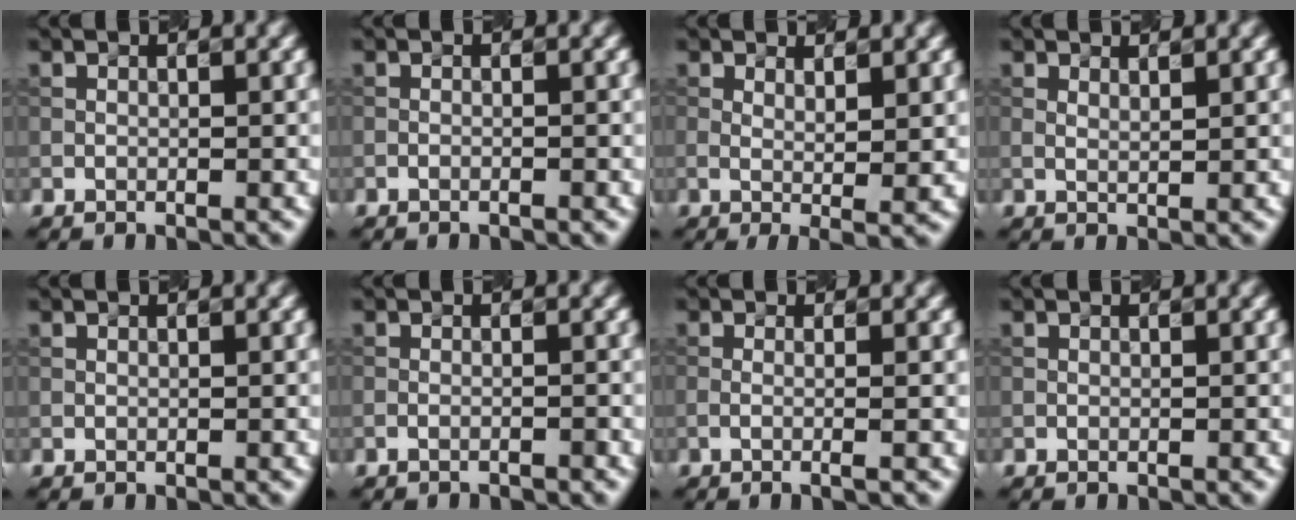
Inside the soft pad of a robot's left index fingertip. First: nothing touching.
{"total": 0.7, "force": [-0.6, 0.1, 0.4], "torque": [-0.005, 0.001, -0.016]}
{"total": 3.0, "force": [0.8, 0.6, 2.8], "torque": [-0.039, -0.011, 0.014]}
{"total": 1.0, "force": [0.7, 0.1, 0.6], "torque": [-0.011, -0.001, 0.013]}
{"total": 0.0}
{"total": 1.5, "force": [-1.2, 0.3, 0.9], "torque": [-0.006, -0.002, -0.030]}
{"total": 2.5, "force": [-0.1, 0.9, 2.3], "torque": [-0.026, -0.002, -0.024]}
{"total": 0.0}